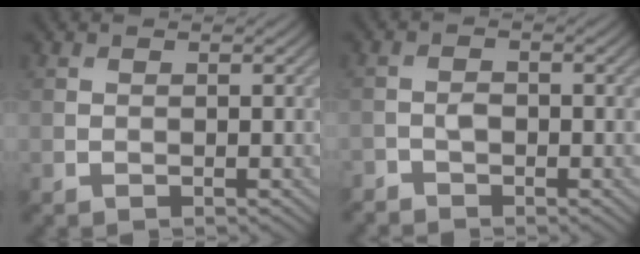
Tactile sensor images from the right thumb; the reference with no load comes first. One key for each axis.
{"total": 1.9, "fx": -1.6, "fy": 0.9, "fz": 0.7, "tx": -0.014, "ty": 0.001, "tz": -0.036}